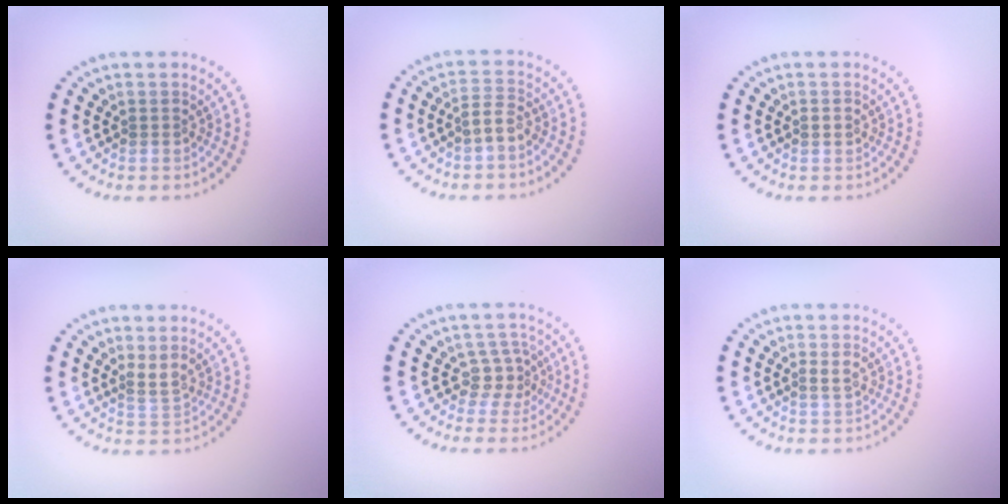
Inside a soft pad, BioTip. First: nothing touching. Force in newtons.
{"total": 1.7, "press": 1.3, "slide": 1.0}
{"total": 1.0, "press": 1.0, "slide": 0.0}
{"total": 1.5, "press": 1.0, "slide": 1.1}
{"total": 2.1, "press": 1.6, "slide": 1.4}
{"total": 1.0, "press": 0.9, "slide": 0.4}